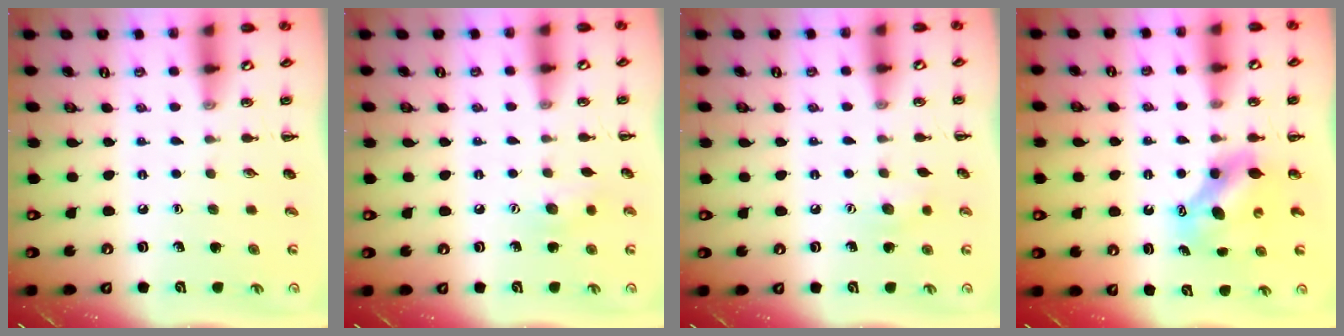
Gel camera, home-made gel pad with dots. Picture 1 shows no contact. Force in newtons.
{"total": 7.1, "press": 7.0, "slide": 1.3}
{"total": 6.3, "press": 6.1, "slide": 1.4}
{"total": 7.1, "press": 7.0, "slide": 0.9}